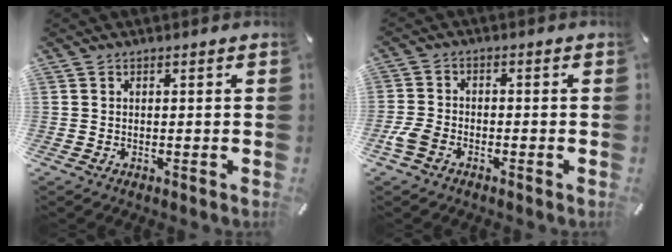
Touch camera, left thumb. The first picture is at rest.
{"total": 4.3, "force": [-2.5, 2.7, 2.3], "torque": [-0.060, 0.007, -0.051]}